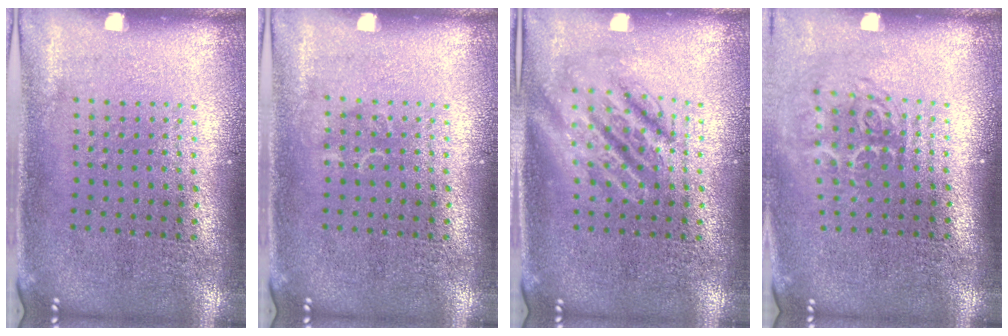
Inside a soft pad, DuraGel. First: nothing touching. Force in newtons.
{"total": 0.5, "press": 0.5, "slide": 0.1}
{"total": 1.9, "press": 1.9, "slide": 0.3}
{"total": 1.7, "press": 1.1, "slide": 1.3}